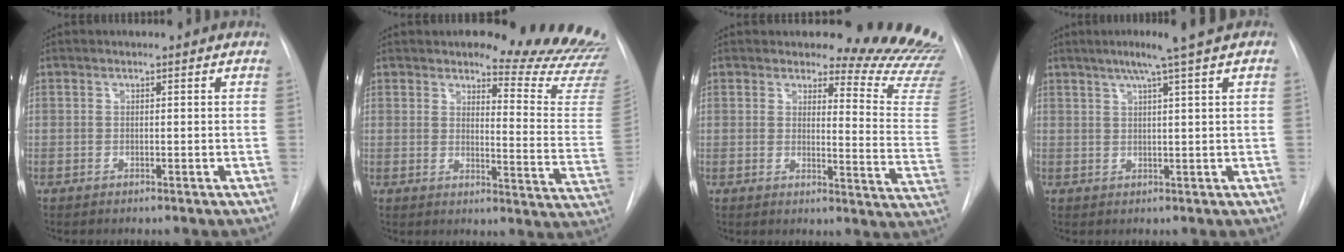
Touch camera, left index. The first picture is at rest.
{"total": 15.3, "force": [15.0, 0.6, 3.0], "torque": [-0.019, -0.140, 0.152]}
{"total": 15.4, "force": [15.3, 1.1, 1.9], "torque": [0.004, -0.156, 0.142]}
{"total": 5.8, "force": [3.5, -1.1, 4.5], "torque": [-0.071, 0.011, 0.056]}